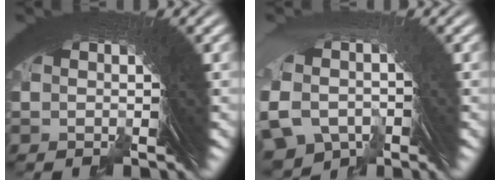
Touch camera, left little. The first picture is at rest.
{"total": 5.5, "force": [-2.9, 4.5, 1.4], "torque": [-0.039, -0.017, -0.044]}